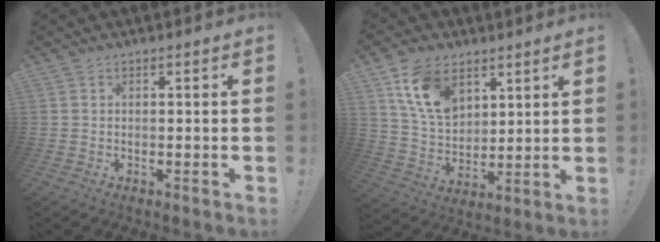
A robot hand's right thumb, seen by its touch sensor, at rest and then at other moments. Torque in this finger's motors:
{"motor_torque": [0.93, 2.62, 0.36, -0.06, 0.29]}